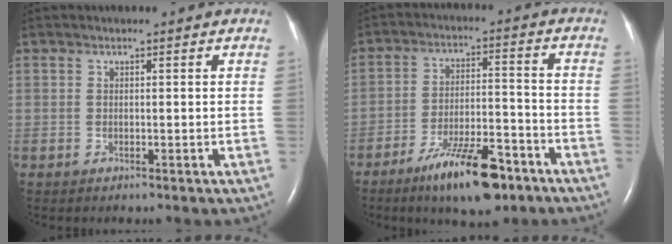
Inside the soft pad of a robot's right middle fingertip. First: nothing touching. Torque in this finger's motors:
{"motor_torque": [1.24, -0.90, 0.24, 0.06]}